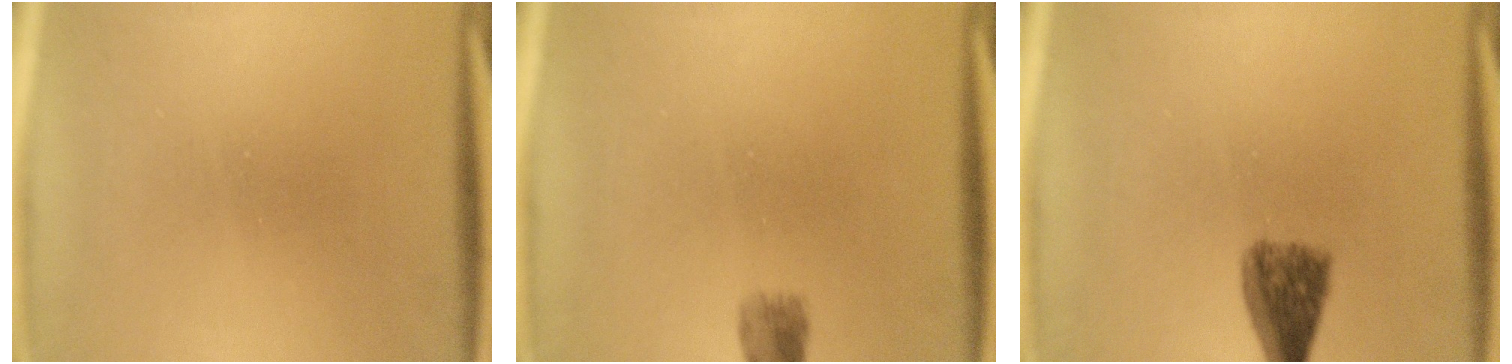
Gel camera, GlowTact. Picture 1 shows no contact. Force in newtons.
{"total": 1.3}
{"total": 5.6}